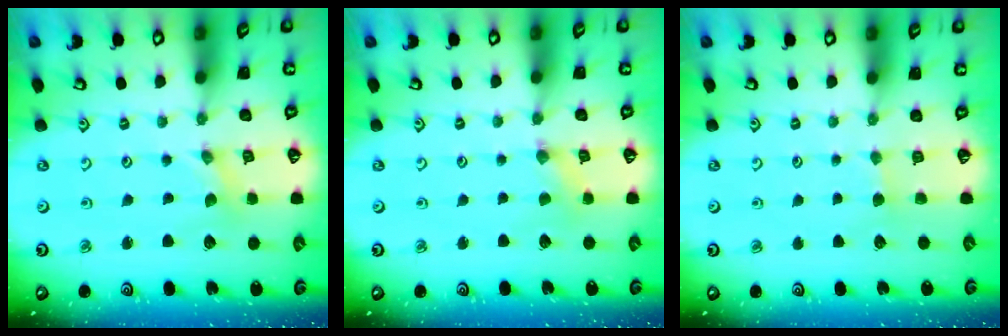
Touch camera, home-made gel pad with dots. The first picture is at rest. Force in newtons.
{"total": 1.3, "press": 1.3, "slide": 0.3}
{"total": 2.7, "press": 2.6, "slide": 0.4}